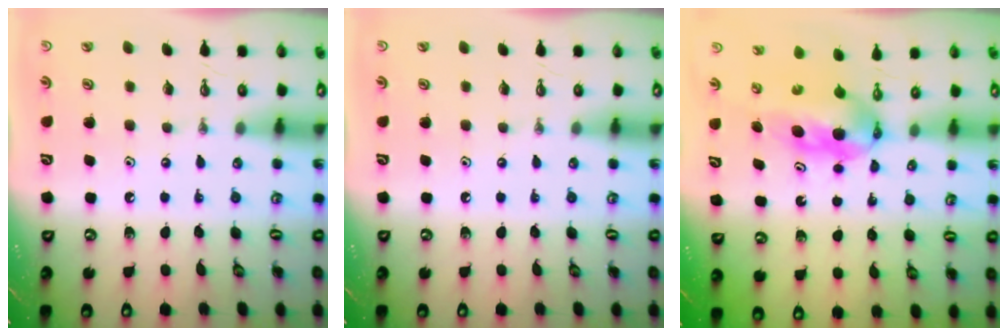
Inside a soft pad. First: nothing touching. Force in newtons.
{"total": 0.0}
{"total": 6.2, "press": 5.5, "slide": 2.9}